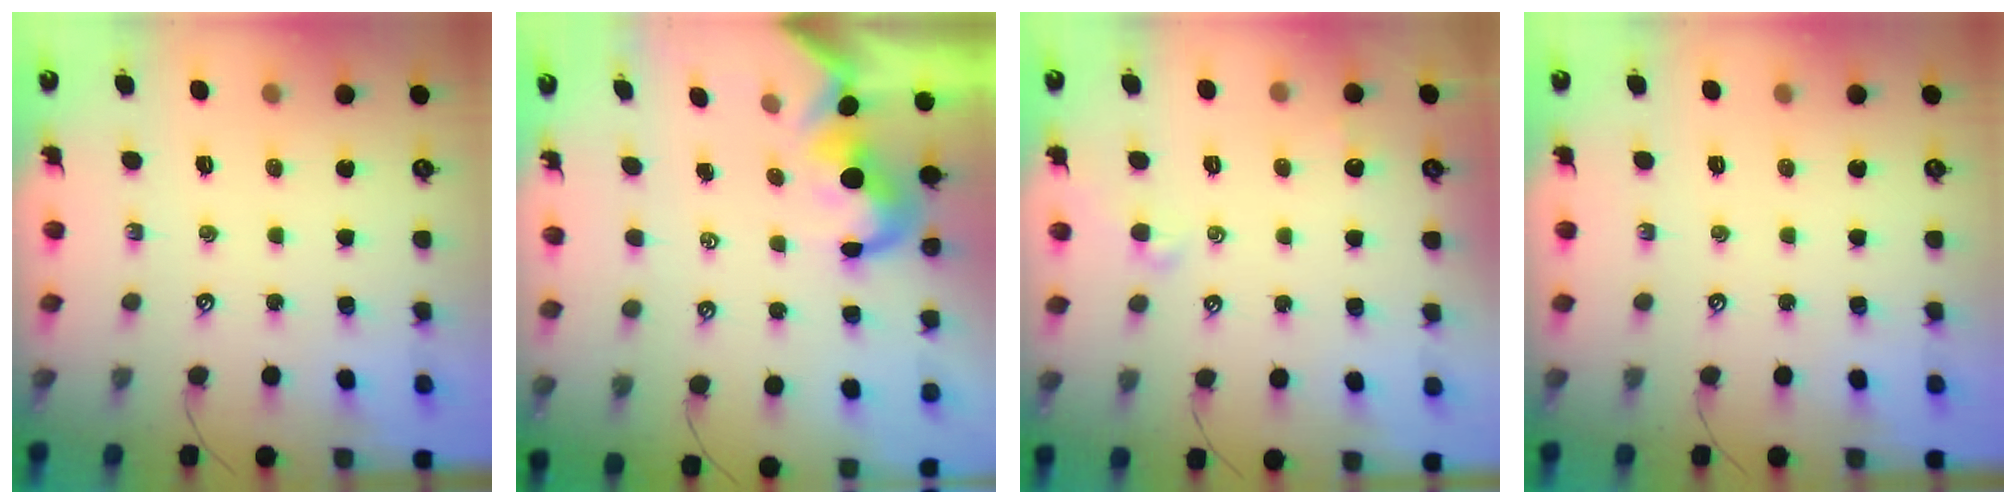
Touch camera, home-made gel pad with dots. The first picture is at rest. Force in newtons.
{"total": 2.9, "press": 2.7, "slide": 1.1}
{"total": 1.4, "press": 1.3, "slide": 0.5}
{"total": 0.0}